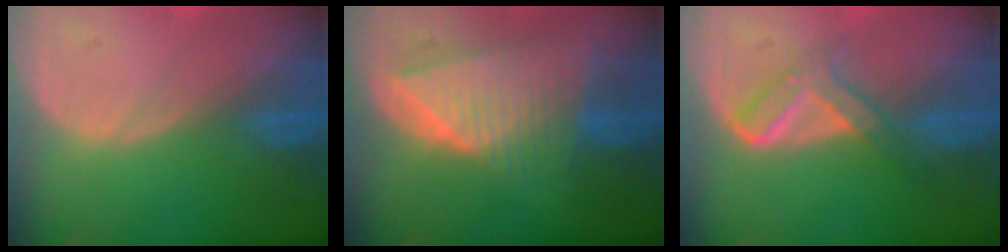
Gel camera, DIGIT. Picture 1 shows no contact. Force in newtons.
{"total": 8.7, "press": 7.9, "slide": 3.8}
{"total": 5.1, "press": 4.9, "slide": 1.5}